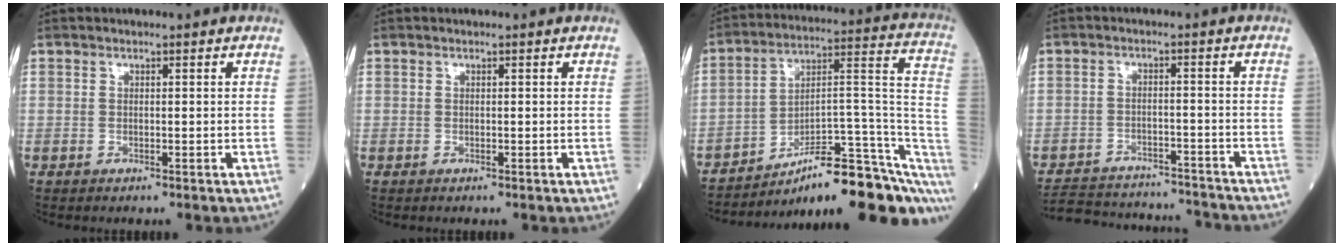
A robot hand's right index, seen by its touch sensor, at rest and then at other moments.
{"total": 0.0}
{"total": 20.6, "force": [-14.7, 4.0, 13.9], "torque": [-0.112, 0.057, -0.211]}
{"total": 15.2, "force": [-14.5, 3.2, 3.3], "torque": [-0.063, 0.013, -0.199]}